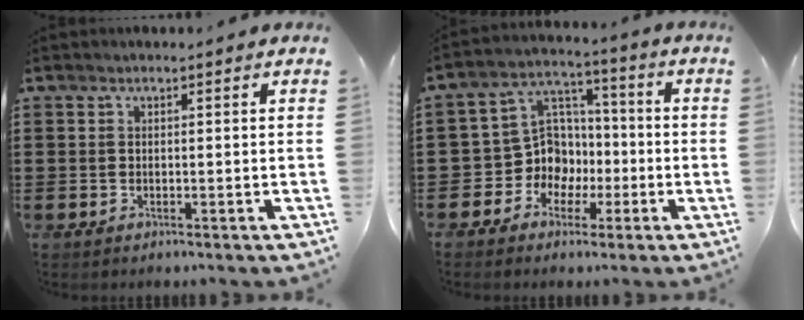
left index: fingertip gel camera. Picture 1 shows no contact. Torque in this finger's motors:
{"motor_torque": [0.04, 0.22, 0.06, 0.02]}